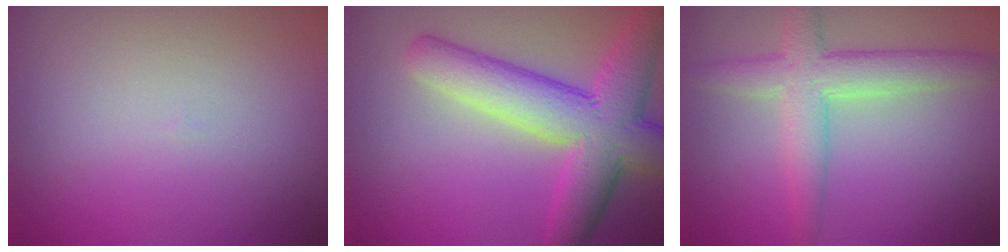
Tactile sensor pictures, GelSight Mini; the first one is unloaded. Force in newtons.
{"total": 8.5, "press": 8.5, "slide": 0.3}
{"total": 4.5, "press": 4.5, "slide": 0.1}